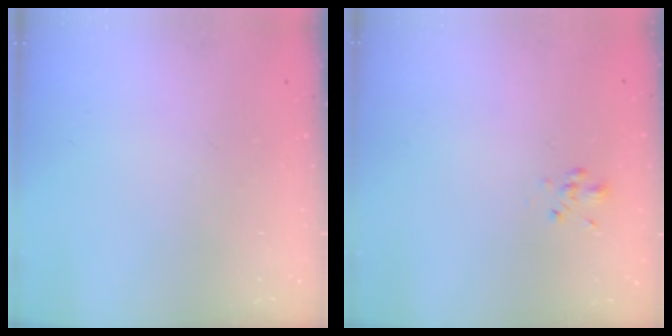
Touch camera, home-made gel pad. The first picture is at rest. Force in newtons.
{"total": 2.8, "press": 2.4, "slide": 1.4}